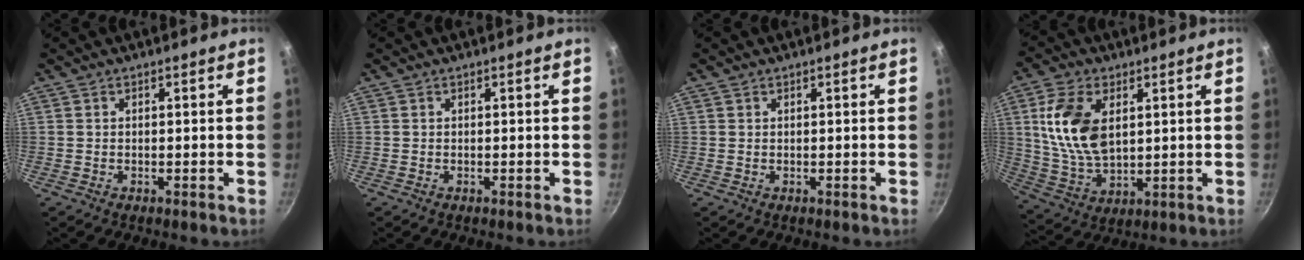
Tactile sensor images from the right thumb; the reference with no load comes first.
{"total": 0.0}
{"total": 0.0}
{"total": 14.0, "force": [3.5, 8.3, 10.7], "torque": [-0.195, -0.018, 0.077]}